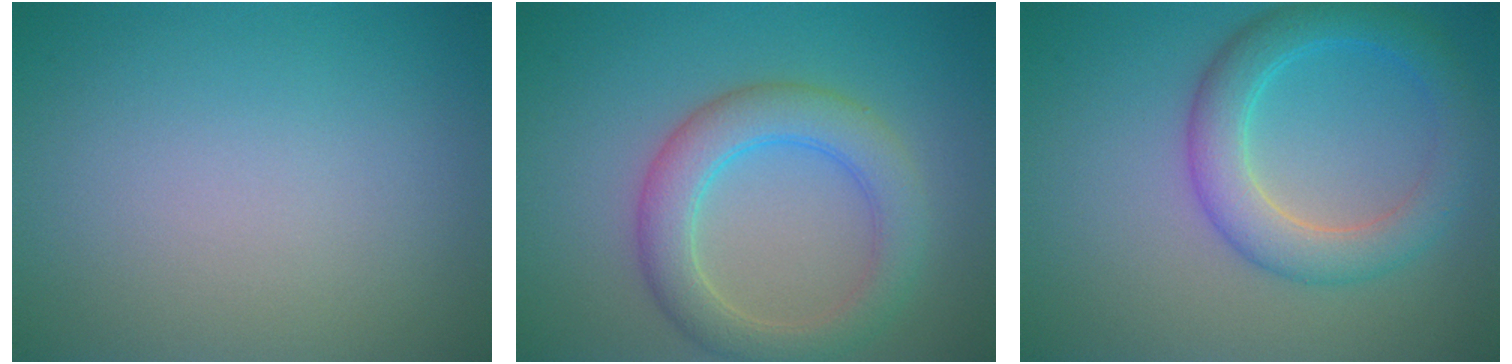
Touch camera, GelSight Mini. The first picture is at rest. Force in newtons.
{"total": 4.9, "press": 4.9, "slide": 0.2}
{"total": 4.7, "press": 4.7, "slide": 0.2}